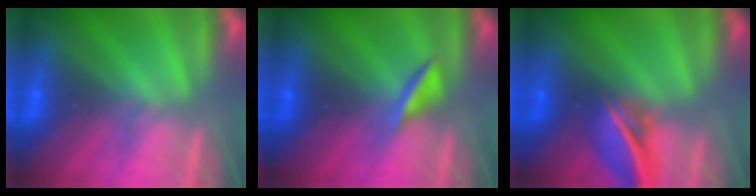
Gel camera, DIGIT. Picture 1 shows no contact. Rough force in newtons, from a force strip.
{"total": 2.1}
{"total": 6.1}